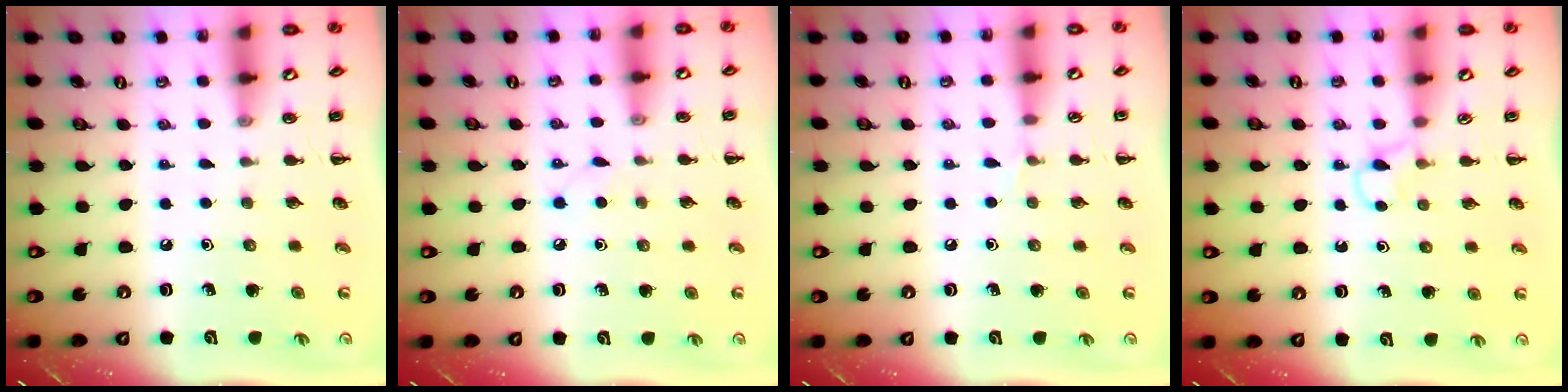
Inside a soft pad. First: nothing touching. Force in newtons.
{"total": 2.7, "press": 2.6, "slide": 0.9}
{"total": 3.0, "press": 2.8, "slide": 1.1}
{"total": 3.2, "press": 3.0, "slide": 1.1}